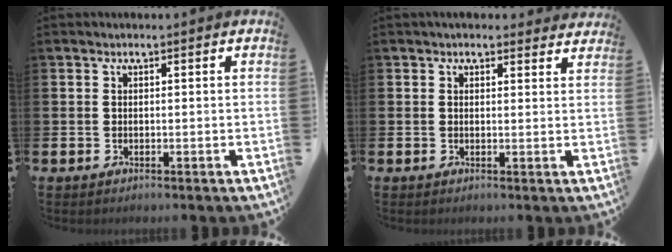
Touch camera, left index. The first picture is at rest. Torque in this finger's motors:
{"motor_torque": [0.79, -1.34, -0.01, 0.15]}